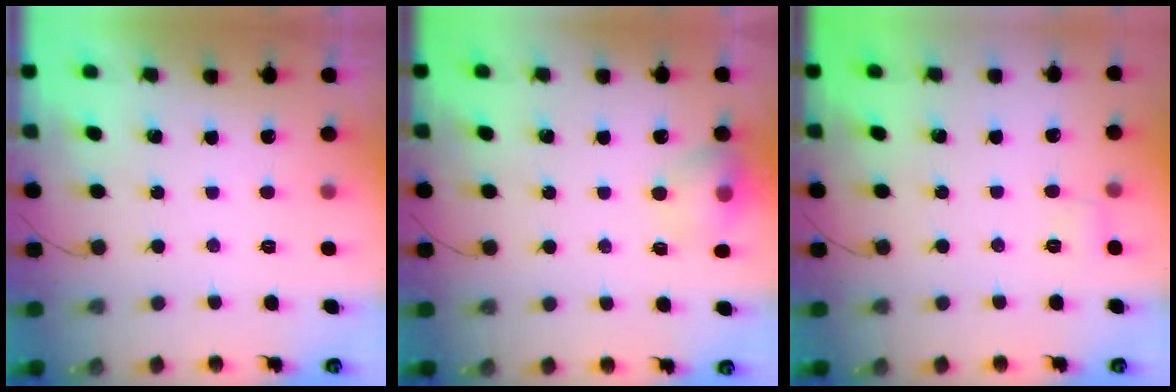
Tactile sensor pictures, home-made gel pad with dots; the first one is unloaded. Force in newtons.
{"total": 10.2, "press": 10.0, "slide": 1.8}
{"total": 4.3, "press": 4.1, "slide": 1.4}